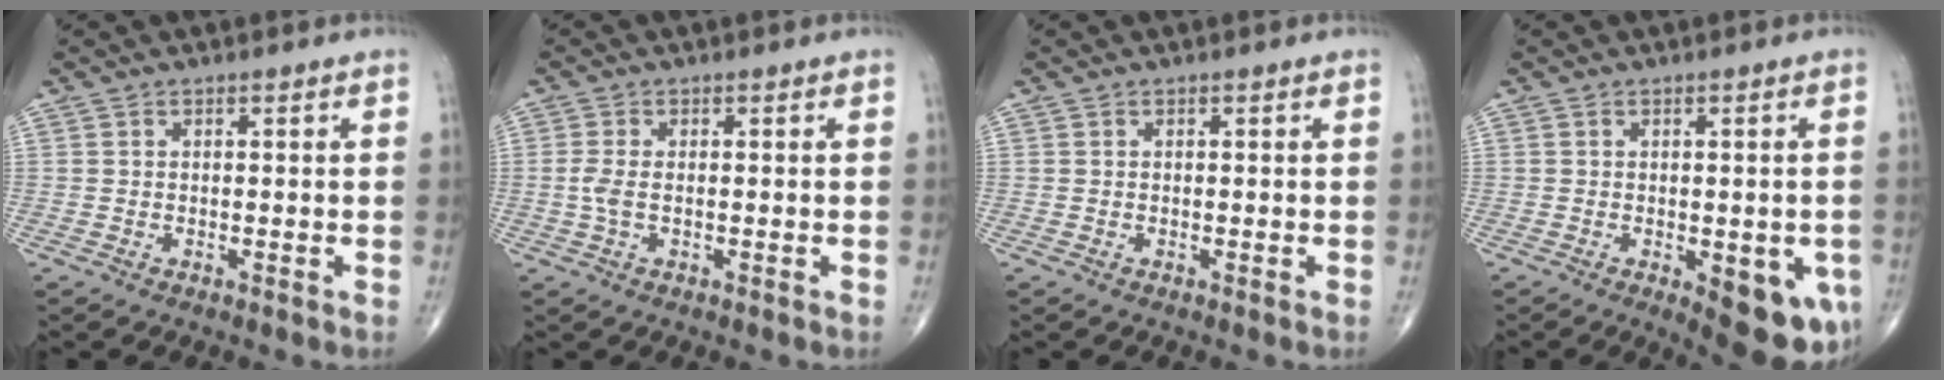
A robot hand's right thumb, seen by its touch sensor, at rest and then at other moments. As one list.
[{"total": 2.8, "force": [-0.2, 1.4, 2.4], "torque": [-0.065, 0.003, -0.004]}, {"total": 0.0}, {"total": 11.3, "force": [-3.7, 4.6, 9.6], "torque": [-0.099, -0.008, -0.036]}]